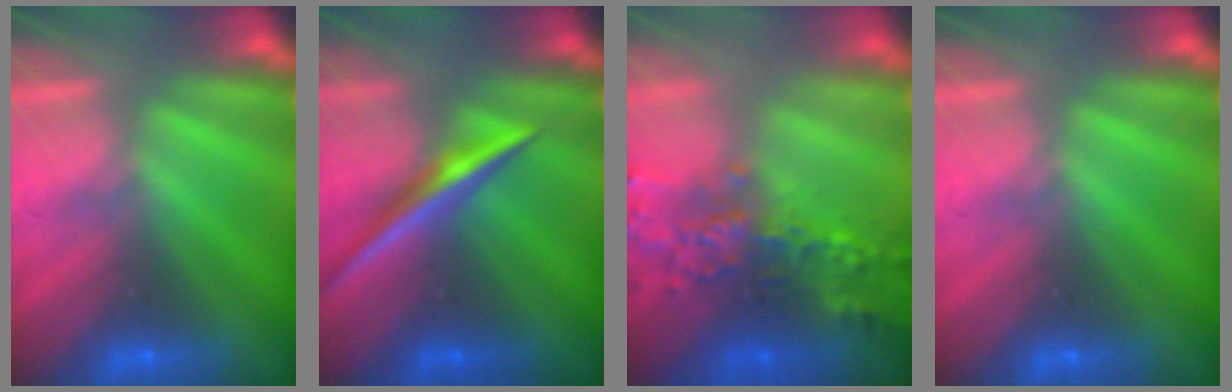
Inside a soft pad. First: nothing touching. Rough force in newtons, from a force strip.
{"total": 2.1}
{"total": 6.5}
{"total": 0.0}